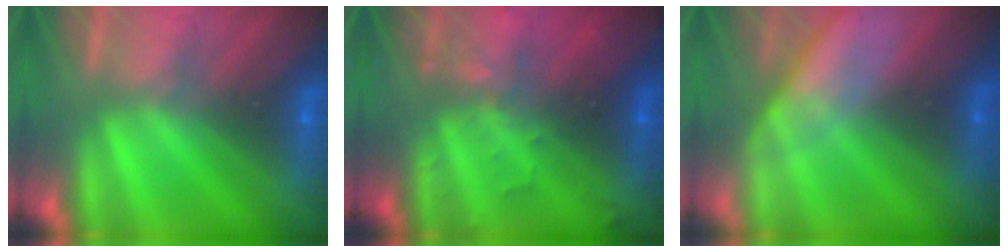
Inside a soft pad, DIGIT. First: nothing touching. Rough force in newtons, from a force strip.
{"total": 3.0}
{"total": 2.9}